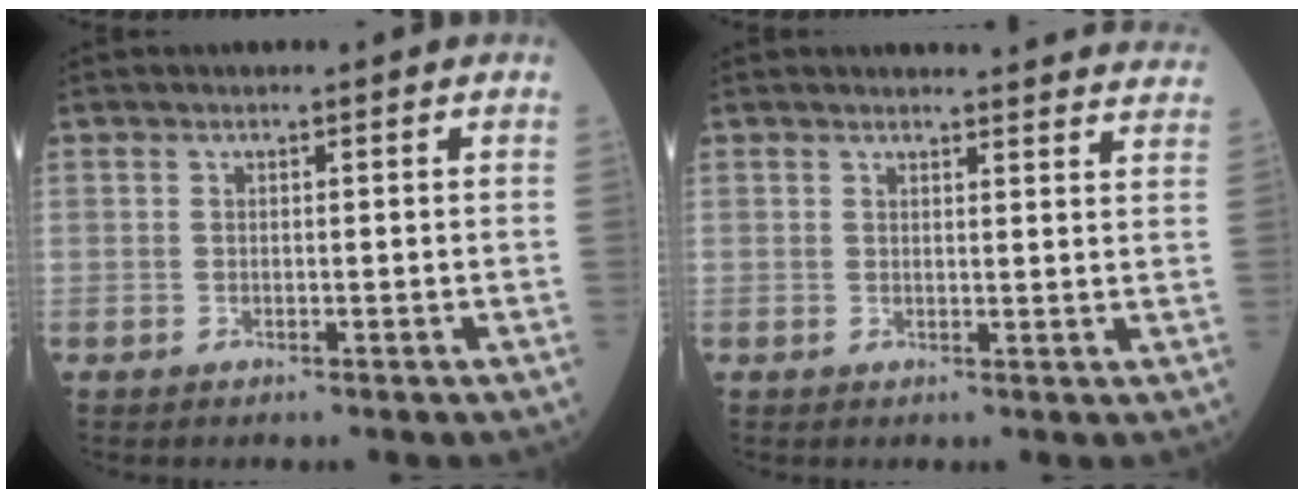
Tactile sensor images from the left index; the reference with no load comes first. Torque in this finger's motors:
{"motor_torque": [-0.04, -0.13, -0.28, -0.02]}